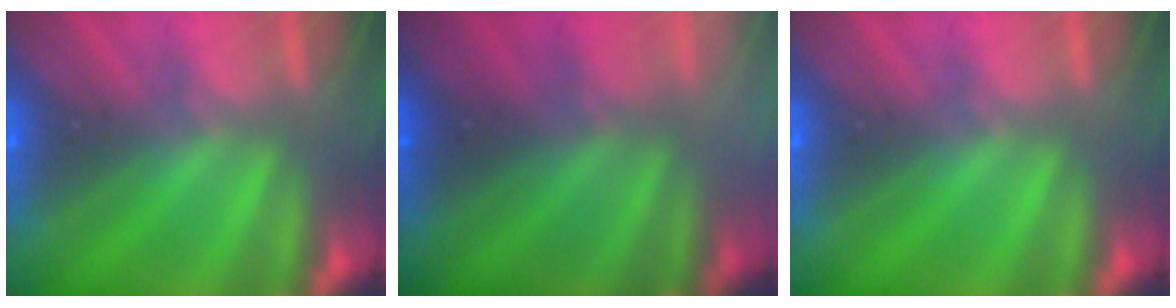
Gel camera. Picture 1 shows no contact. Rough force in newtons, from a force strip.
{"total": 2.7}
{"total": 0.0}